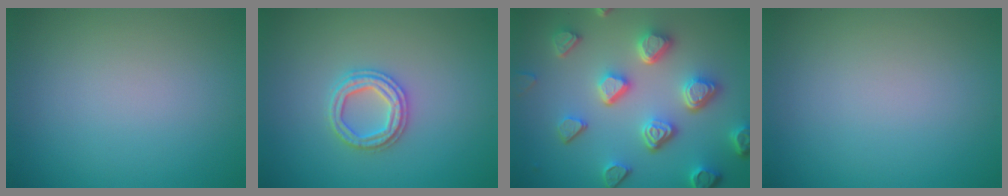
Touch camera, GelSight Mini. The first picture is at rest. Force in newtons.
{"total": 2.4, "press": 2.4, "slide": 0.3}
{"total": 6.7, "press": 5.3, "slide": 4.1}
{"total": 0.0}